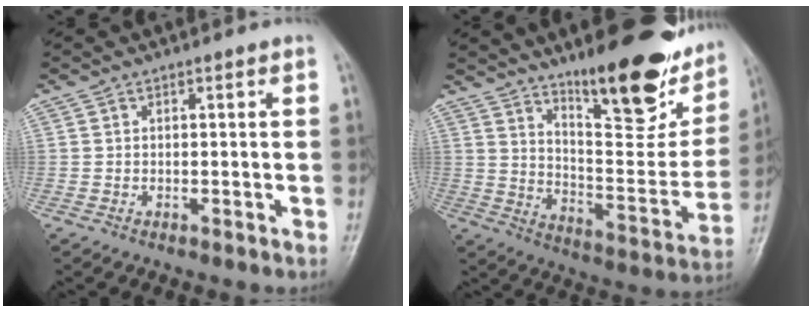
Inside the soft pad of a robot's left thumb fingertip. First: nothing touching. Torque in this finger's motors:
{"motor_torque": [1.59, 0.33, 1.40, -1.37, 0.15]}